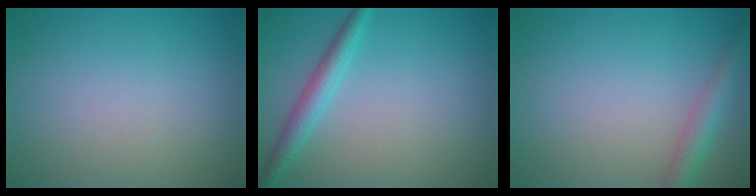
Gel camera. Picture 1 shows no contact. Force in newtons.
{"total": 2.6, "press": 2.6, "slide": 0.1}
{"total": 2.9, "press": 2.9, "slide": 0.1}